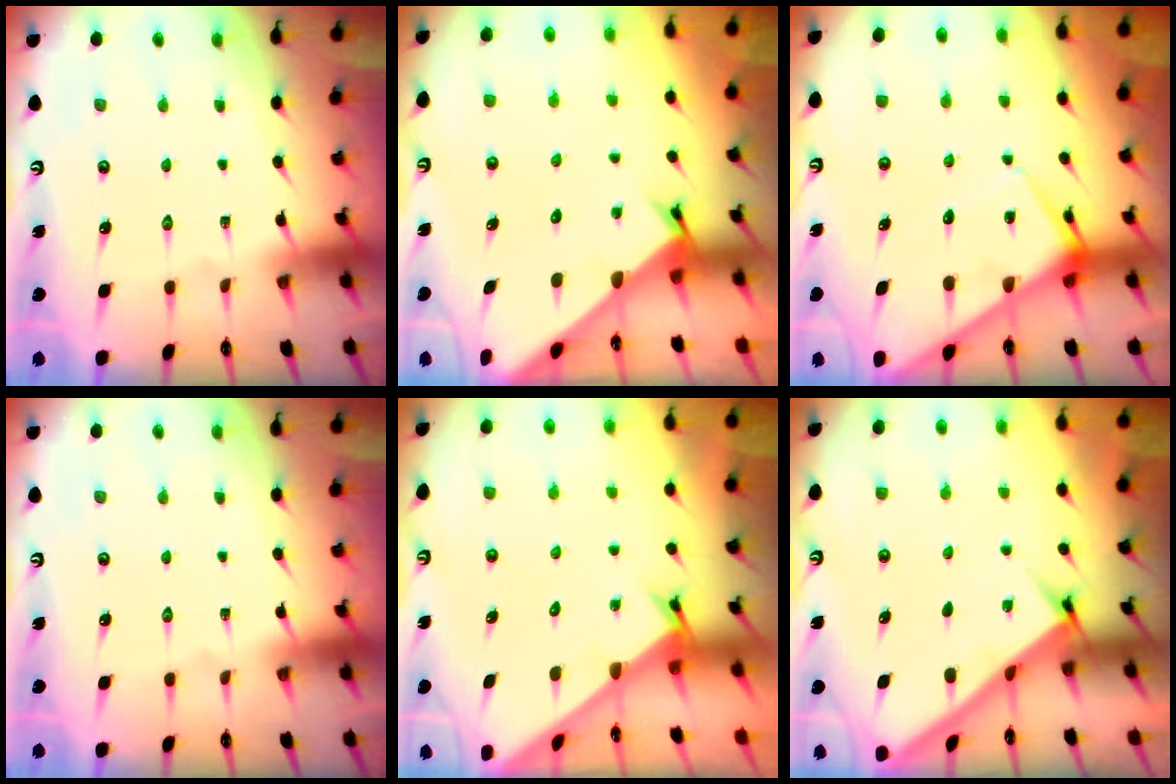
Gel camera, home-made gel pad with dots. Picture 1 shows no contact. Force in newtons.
{"total": 2.4, "press": 2.4, "slide": 0.1}
{"total": 7.5, "press": 7.5, "slide": 0.8}
{"total": 0.0}
{"total": 1.7, "press": 1.7, "slide": 0.1}
{"total": 2.9, "press": 2.9, "slide": 0.1}